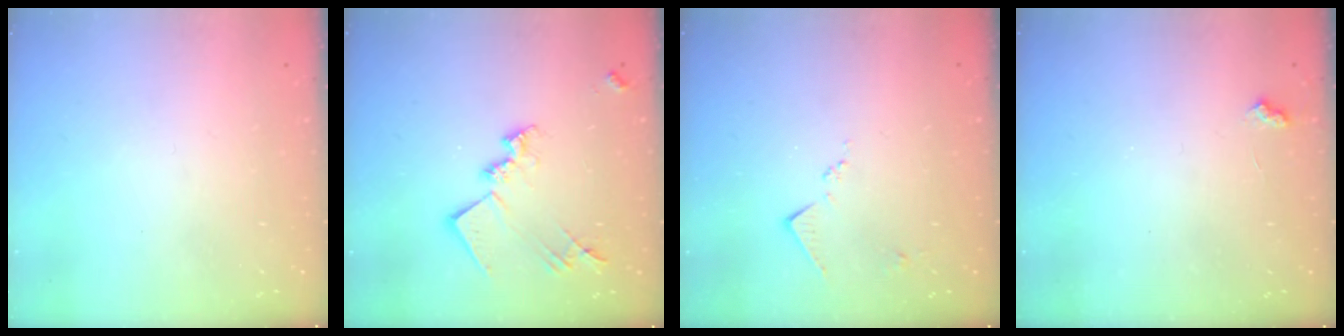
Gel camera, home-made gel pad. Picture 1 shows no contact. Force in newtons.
{"total": 15.6, "press": 15.6, "slide": 1.0}
{"total": 5.7, "press": 5.7, "slide": 0.8}
{"total": 3.2, "press": 3.2, "slide": 0.6}